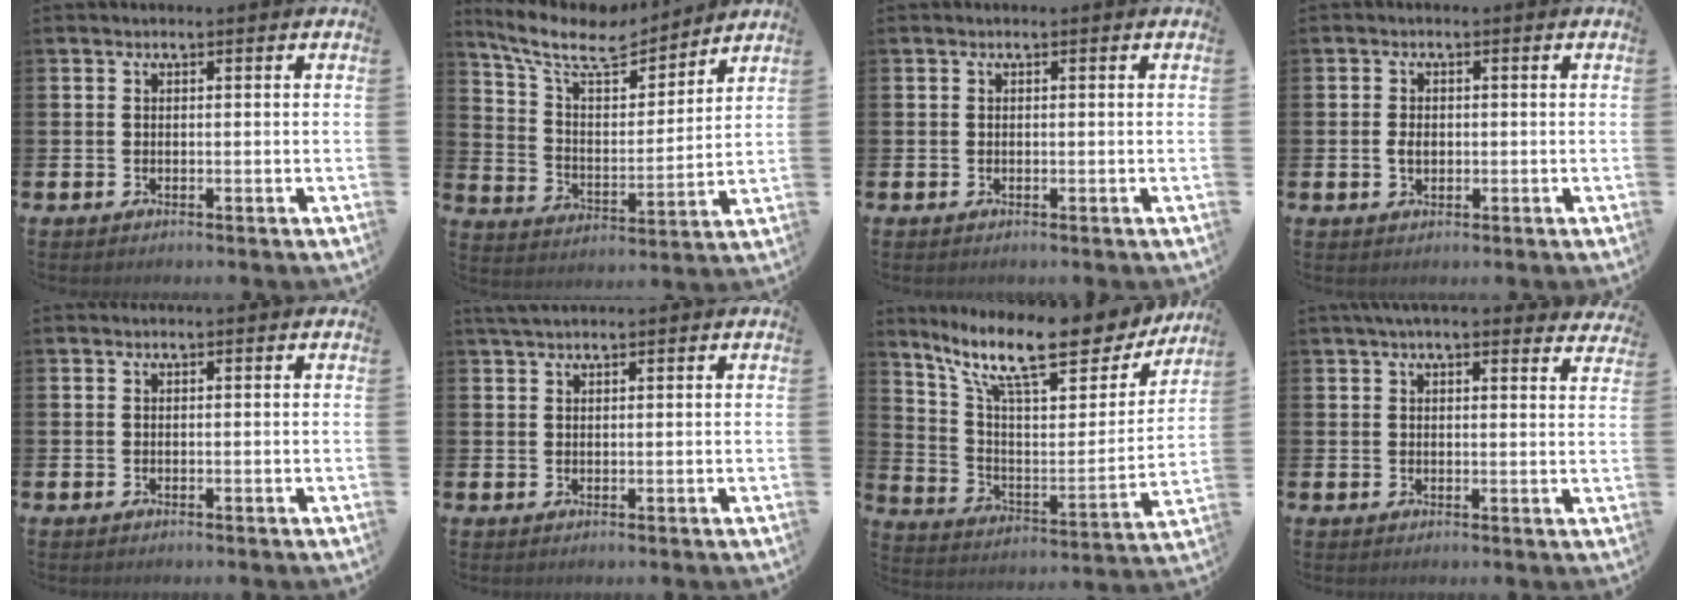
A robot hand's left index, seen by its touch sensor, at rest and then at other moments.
{"total": 10.2, "force": [8.9, 3.1, 3.8], "torque": [-0.113, -0.057, 0.155]}
{"total": 0.0}
{"total": 1.9, "force": [-0.1, 1.3, 1.3], "torque": [-0.017, 0.003, -0.006]}
{"total": 0.0}
{"total": 2.1, "force": [1.8, 0.6, 0.9], "torque": [-0.020, 0.004, 0.034]}
{"total": 13.8, "force": [10.8, 3.7, 7.7], "torque": [-0.172, -0.068, 0.183]}
{"total": 4.1, "force": [3.7, 0.6, 1.5], "torque": [-0.035, -0.009, 0.069]}